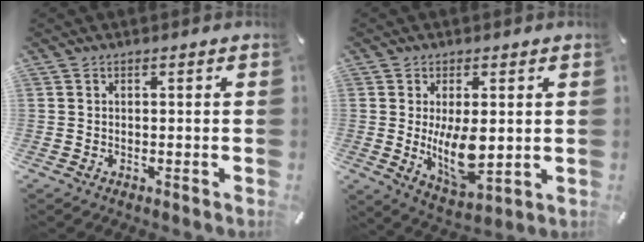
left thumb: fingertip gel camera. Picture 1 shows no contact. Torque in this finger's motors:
{"motor_torque": [0.16, 0.61, 0.32, -0.12, 0.19]}